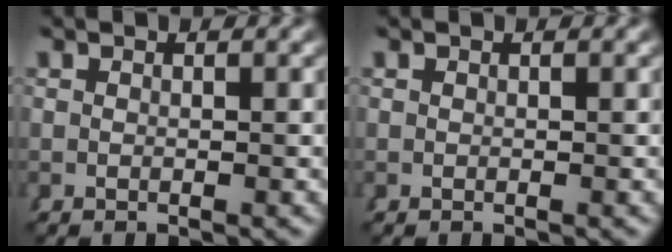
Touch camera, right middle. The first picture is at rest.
{"total": 0.0}